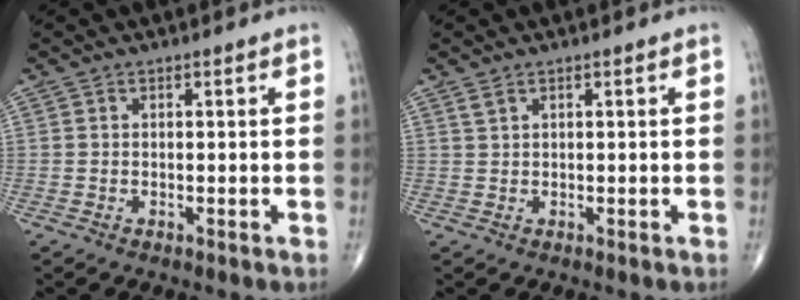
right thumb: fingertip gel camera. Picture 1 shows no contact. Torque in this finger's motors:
{"motor_torque": [-0.34, 0.18, 0.31, 0.42, 0.01]}